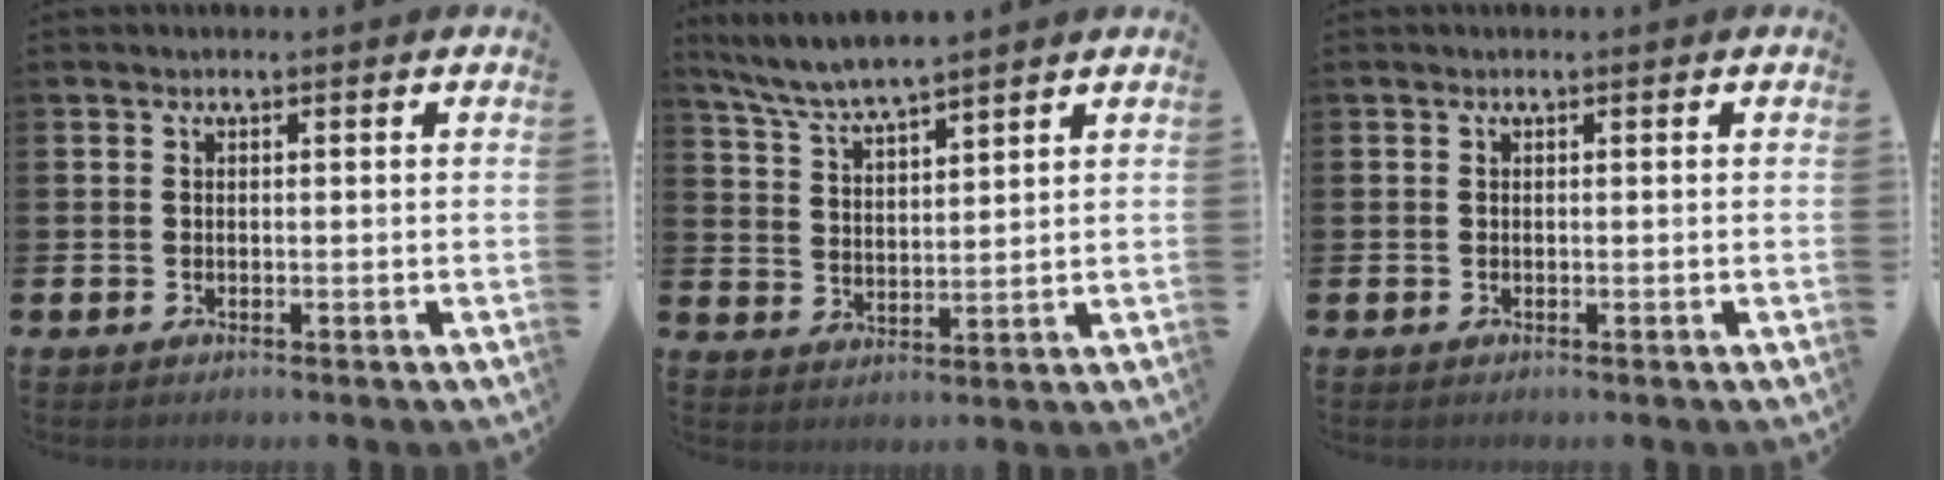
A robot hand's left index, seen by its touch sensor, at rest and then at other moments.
{"total": 5.7, "force": [5.5, 0.1, 1.2], "torque": [-0.051, -0.028, 0.099]}
{"total": 0.0}